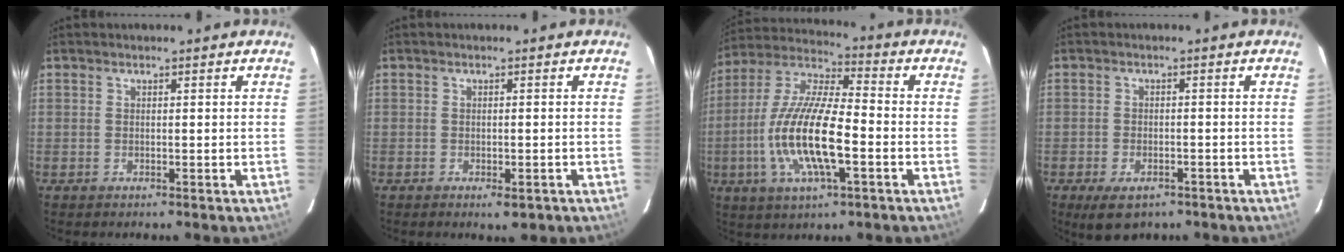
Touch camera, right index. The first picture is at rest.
{"total": 2.7, "force": [-1.5, 1.1, 1.8], "torque": [-0.034, -0.005, -0.017]}
{"total": 16.9, "force": [-4.3, 4.9, 15.6], "torque": [-0.316, -0.009, -0.085]}
{"total": 6.6, "force": [-4.3, 3.3, 3.7], "torque": [-0.081, -0.017, -0.064]}